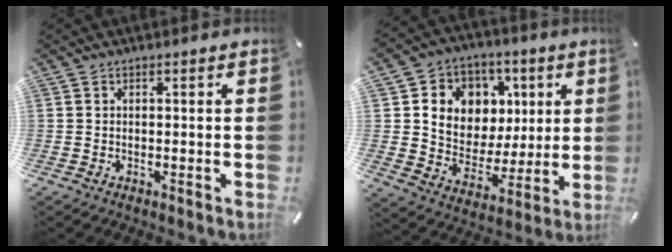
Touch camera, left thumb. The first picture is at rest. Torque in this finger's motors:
{"motor_torque": [2.19, 2.73, 0.54, -0.37, 0.15]}